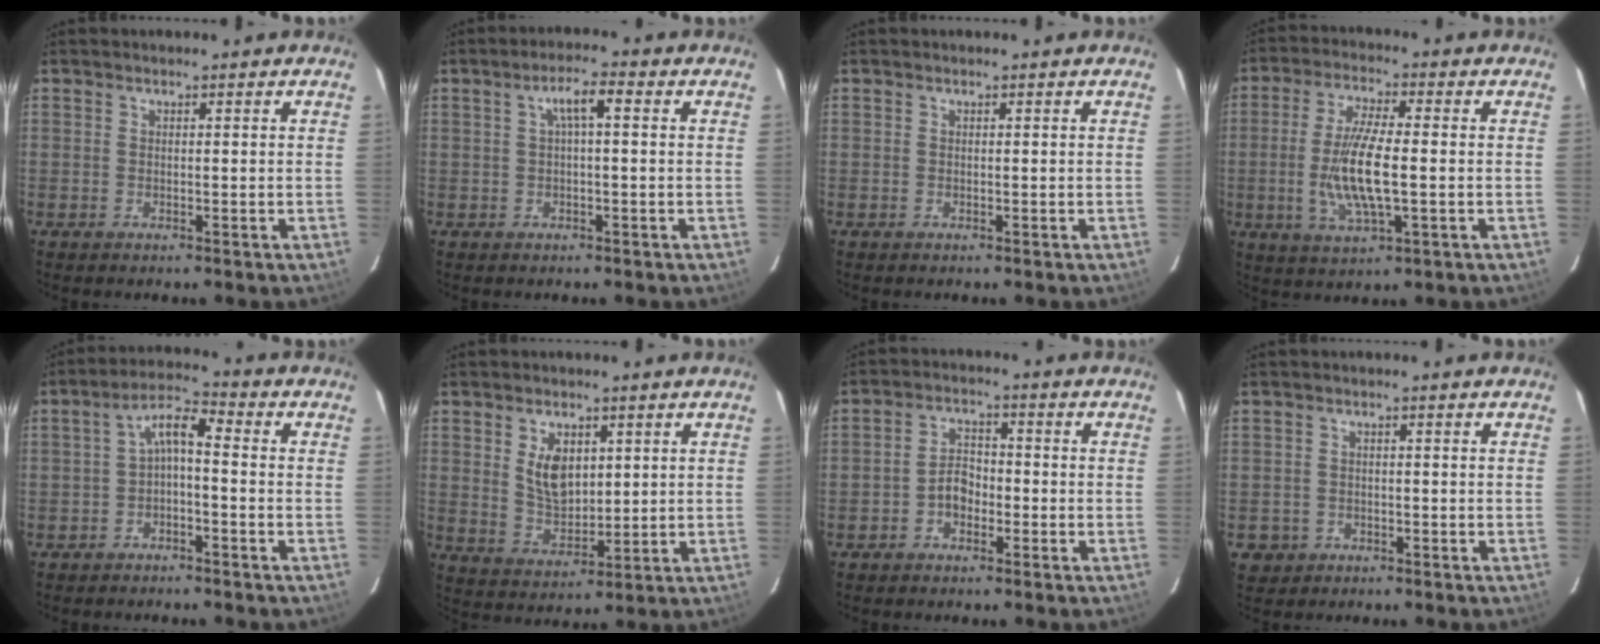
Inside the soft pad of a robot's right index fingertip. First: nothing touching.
{"total": 3.9, "force": [0.7, 0.7, 3.8], "torque": [-0.072, 0.013, 0.013]}
{"total": 0.0}
{"total": 10.9, "force": [-1.5, 2.7, 10.5], "torque": [-0.208, -0.008, -0.028]}
{"total": 4.8, "force": [-1.7, 1.6, 4.2], "torque": [-0.092, 0.019, -0.030]}
{"total": 7.6, "force": [2.4, 4.6, 5.6], "torque": [-0.102, 0.001, 0.055]}
{"total": 4.1, "force": [-1.9, 2.9, 2.2], "torque": [-0.041, 0.014, -0.033]}
{"total": 3.6, "force": [-1.3, 3.3, 0.6], "torque": [-0.028, 0.008, -0.016]}